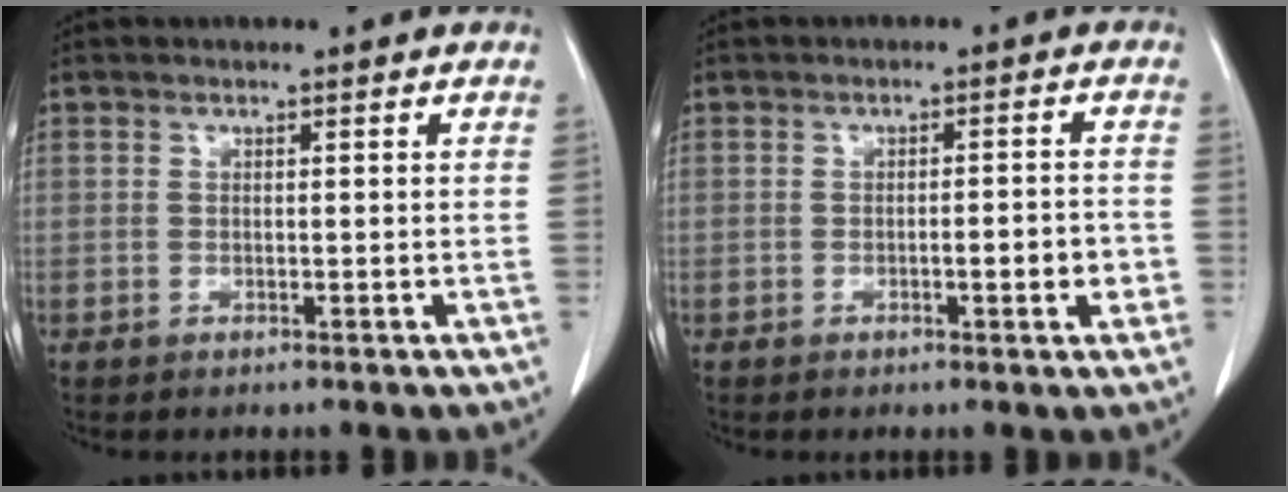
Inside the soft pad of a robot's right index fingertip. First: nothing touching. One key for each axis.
{"total": 4.0, "fx": -1.2, "fy": 0.8, "fz": 3.8, "tx": -0.055, "ty": 0.004, "tz": -0.013}